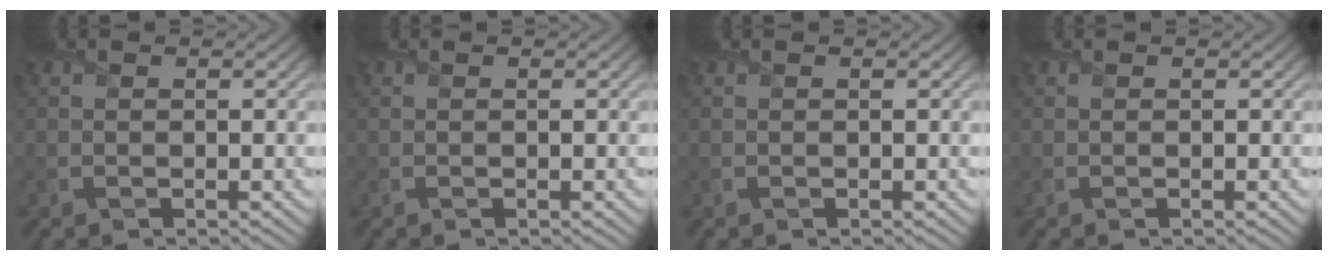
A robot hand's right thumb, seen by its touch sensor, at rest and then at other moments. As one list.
[{"total": 0.0}, {"total": 0.0}, {"total": 0.0}]